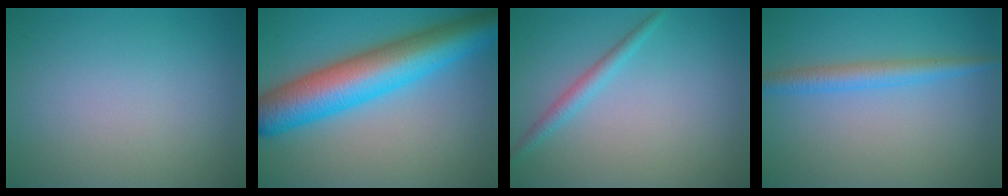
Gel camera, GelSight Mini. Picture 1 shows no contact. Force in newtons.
{"total": 10.5, "press": 10.5, "slide": 0.3}
{"total": 1.8, "press": 1.7, "slide": 0.1}
{"total": 2.7, "press": 2.7, "slide": 0.0}